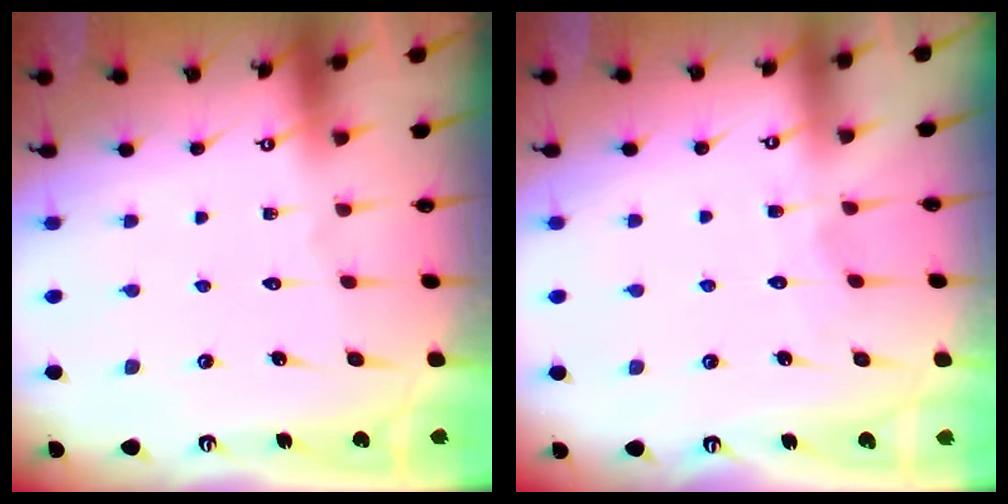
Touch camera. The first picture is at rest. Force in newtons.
{"total": 4.2, "press": 4.2, "slide": 0.3}